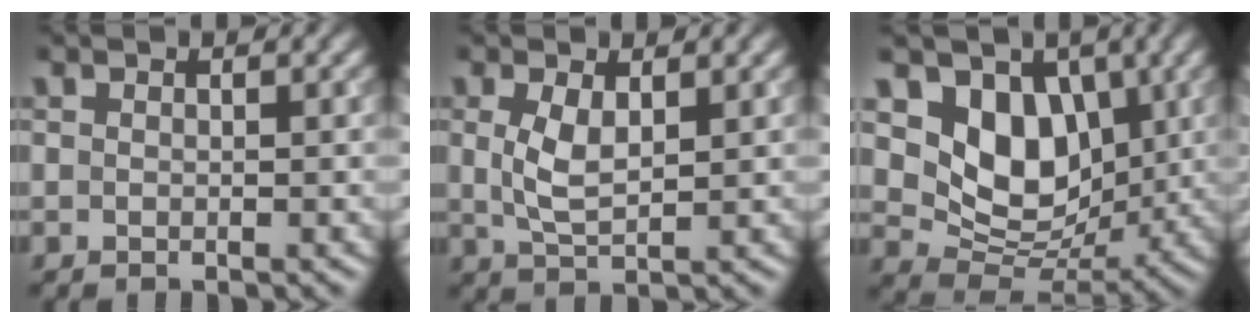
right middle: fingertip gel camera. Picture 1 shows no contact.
{"total": 2.9, "force": [0.7, 1.3, 2.5], "torque": [-0.060, -0.002, 0.019]}
{"total": 7.7, "force": [2.1, 5.7, 4.7], "torque": [-0.076, -0.019, 0.032]}